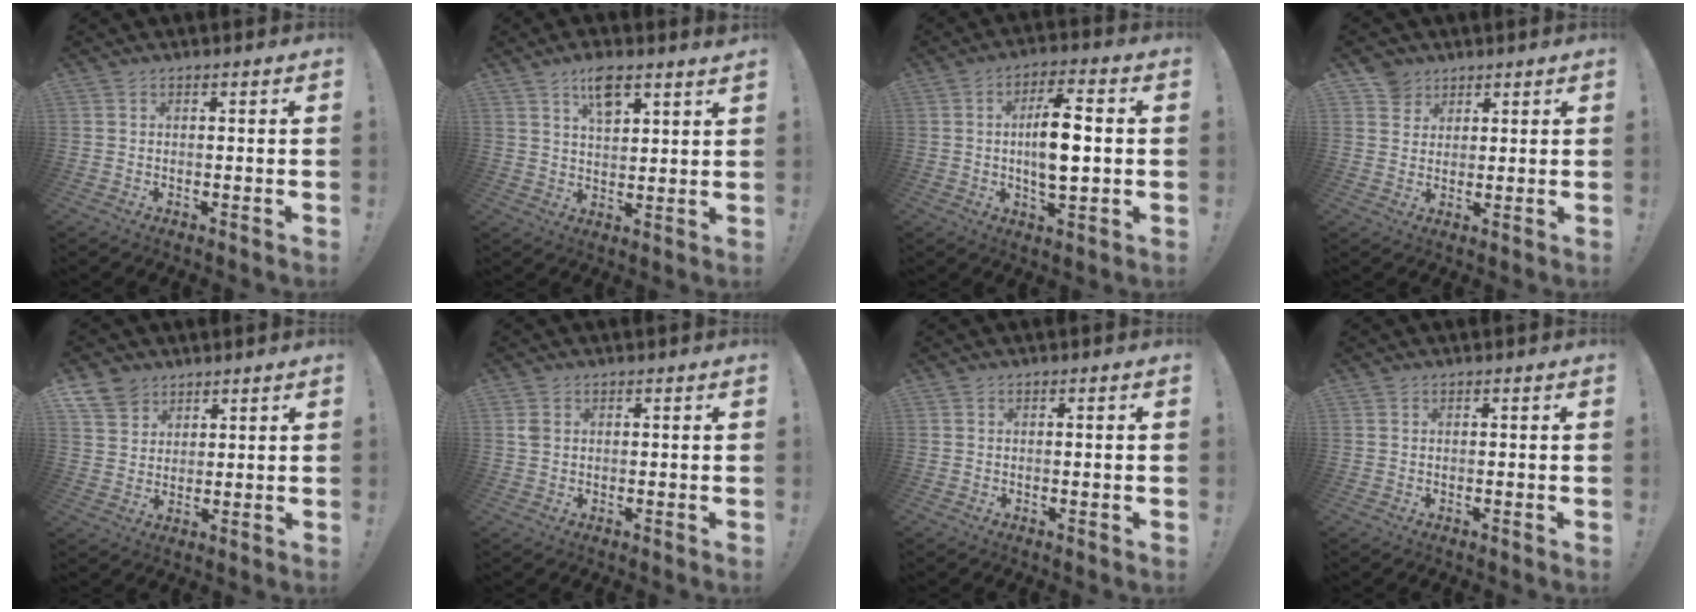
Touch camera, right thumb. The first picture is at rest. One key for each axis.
{"total": 7.6, "fx": 5.1, "fy": 2.6, "fz": 5.1, "tx": -0.087, "ty": -0.021, "tz": 0.088}
{"total": 11.5, "fx": 0.1, "fy": 4.1, "fz": 10.7, "tx": -0.188, "ty": 0.001, "tz": -0.004}
{"total": 5.8, "fx": 3.8, "fy": 4.4, "fz": 0.5, "tx": -0.007, "ty": -0.015, "tz": 0.073}
{"total": 7.7, "fx": 5.5, "fy": 5.0, "fz": 1.8, "tx": -0.036, "ty": -0.030, "tz": 0.110}
{"total": 1.9, "fx": 0.6, "fy": 1.4, "fz": 1.0, "tx": -0.017, "ty": 0.004, "tz": 0.010}
{"total": 0.8, "fx": -0.1, "fy": -0.3, "fz": 0.8, "tx": -0.009, "ty": -0.004, "tz": -0.004}
{"total": 0.0}